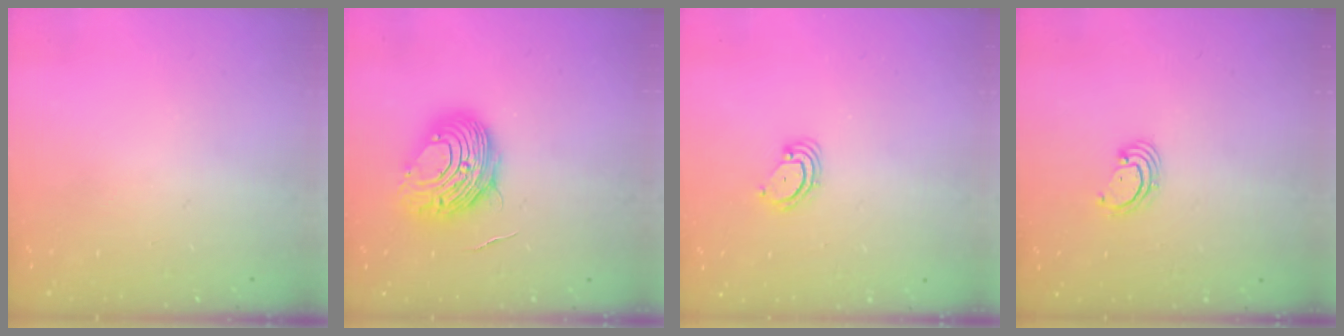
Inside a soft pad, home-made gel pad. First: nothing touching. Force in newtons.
{"total": 10.3, "press": 10.3, "slide": 0.7}
{"total": 3.9, "press": 3.9, "slide": 0.2}
{"total": 2.3, "press": 2.3, "slide": 0.1}